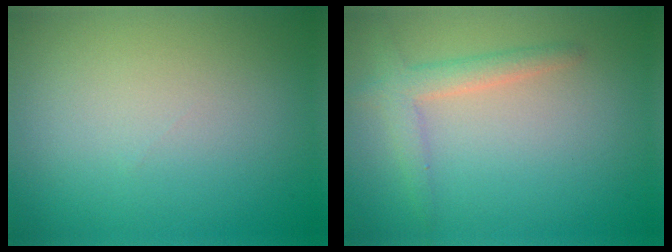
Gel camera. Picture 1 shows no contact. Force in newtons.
{"total": 2.5, "press": 2.5, "slide": 0.1}